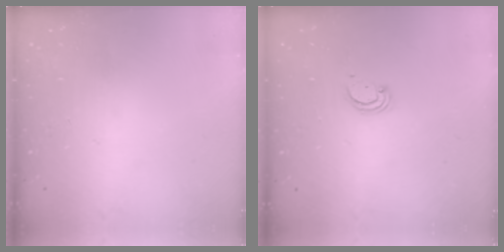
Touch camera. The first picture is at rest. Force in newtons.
{"total": 2.4, "press": 2.4, "slide": 0.2}